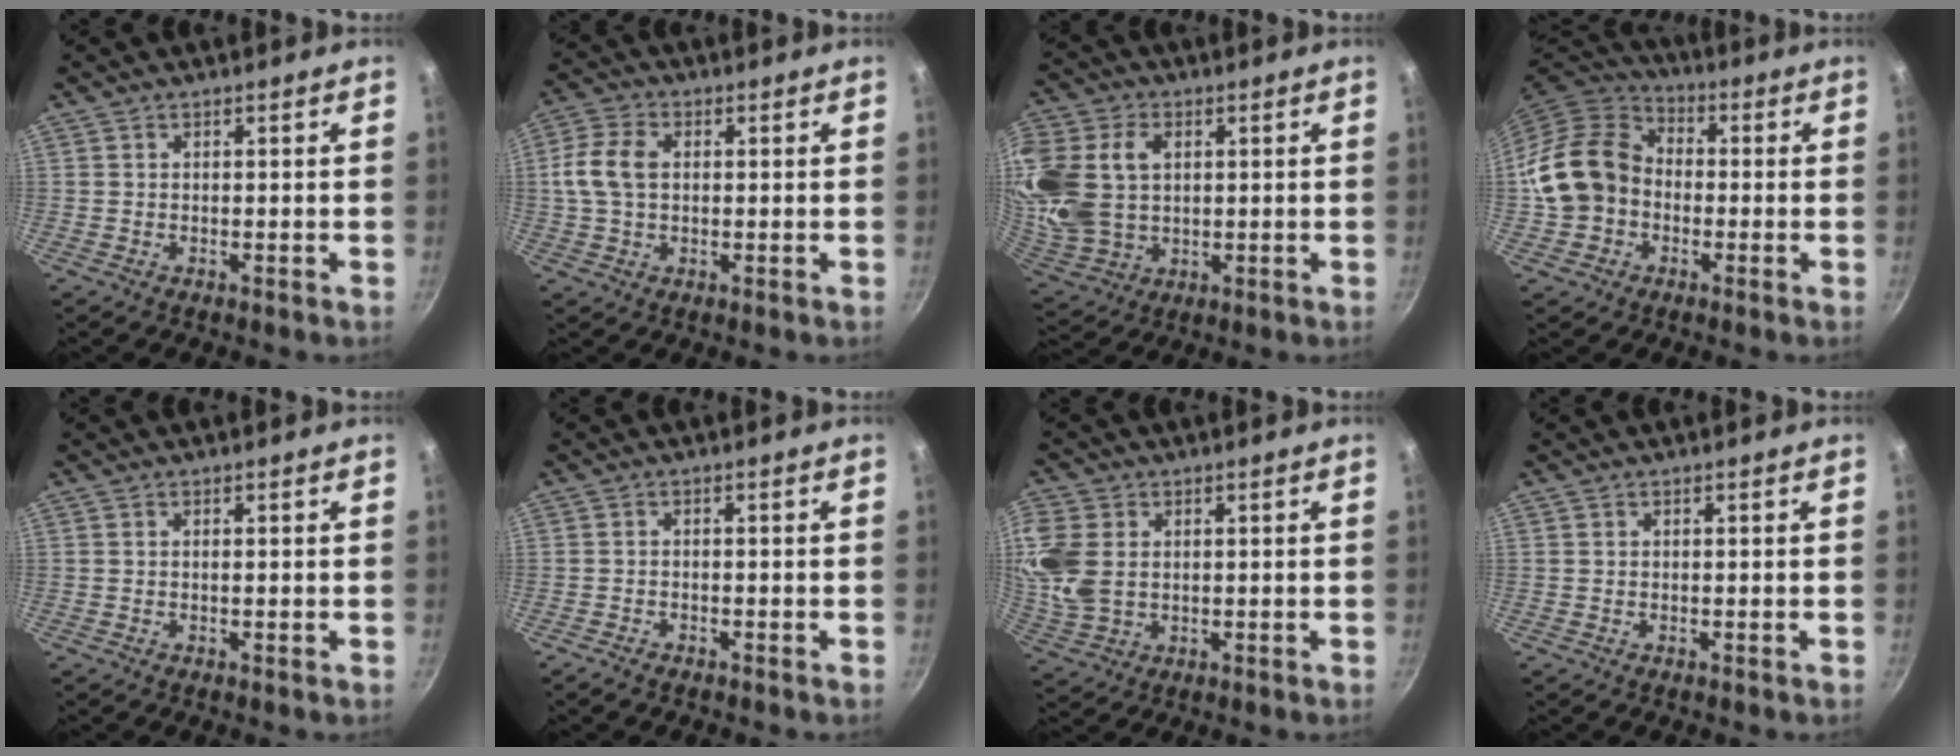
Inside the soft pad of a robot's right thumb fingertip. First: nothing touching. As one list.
[{"total": 8.0, "force": [0.8, 5.5, 5.8], "torque": [-0.113, 0.017, 0.008]}, {"total": 21.5, "force": [4.2, 15.8, 13.9], "torque": [-0.323, 0.007, 0.090]}, {"total": 14.9, "force": [-1.7, 12.4, 8.2], "torque": [-0.130, 0.040, -0.042]}, {"total": 0.0}, {"total": 1.5, "force": [-1.3, 0.6, 0.5], "torque": [-0.018, 0.013, -0.024]}, {"total": 9.9, "force": [1.3, 7.3, 6.6], "torque": [-0.135, -0.007, 0.029]}, {"total": 0.0}]